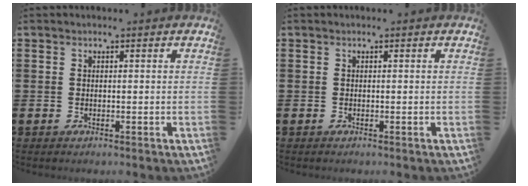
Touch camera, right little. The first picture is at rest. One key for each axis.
{"total": 0.0}